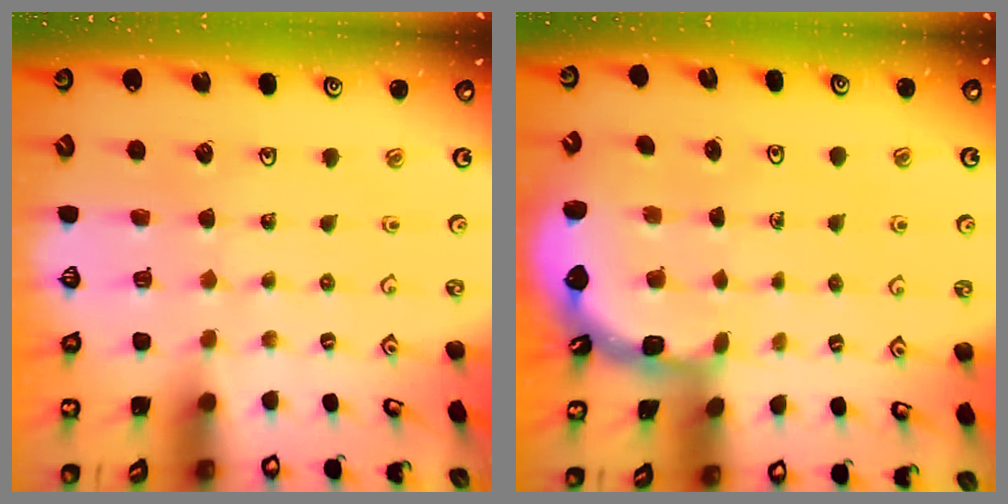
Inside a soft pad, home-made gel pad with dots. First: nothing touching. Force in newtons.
{"total": 1.9, "press": 1.9, "slide": 0.3}